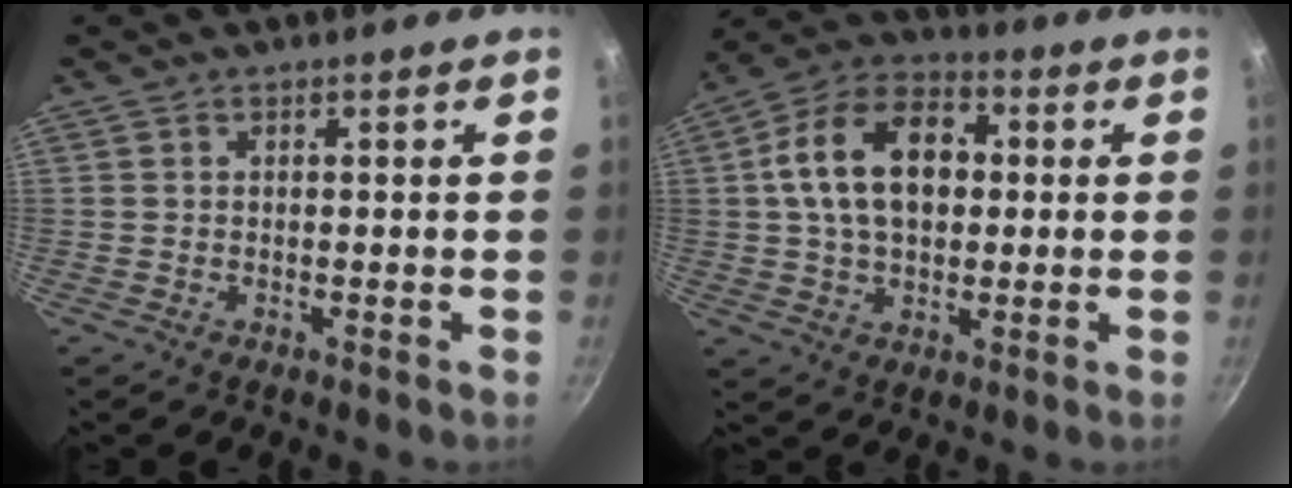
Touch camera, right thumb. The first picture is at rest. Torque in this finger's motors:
{"motor_torque": [-0.15, 0.84, 0.80, -0.53, 0.29]}